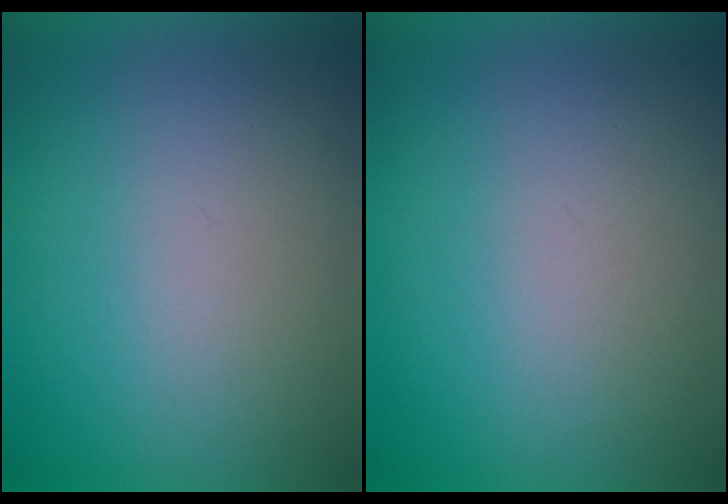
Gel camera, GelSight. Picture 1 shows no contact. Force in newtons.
{"total": 1.1}